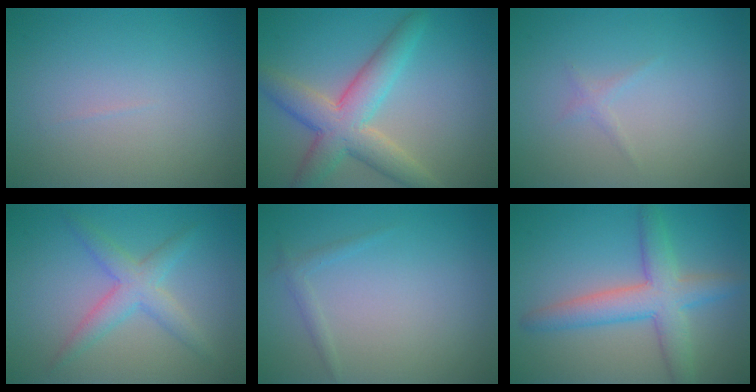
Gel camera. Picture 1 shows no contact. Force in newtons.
{"total": 6.2, "press": 6.2, "slide": 0.2}
{"total": 0.7, "press": 0.7, "slide": 0.1}
{"total": 2.3, "press": 2.3, "slide": 0.1}
{"total": 0.9, "press": 0.9, "slide": 0.1}
{"total": 5.4, "press": 5.3, "slide": 0.4}